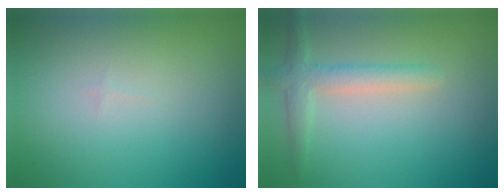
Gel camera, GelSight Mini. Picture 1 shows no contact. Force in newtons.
{"total": 2.6, "press": 2.6, "slide": 0.2}